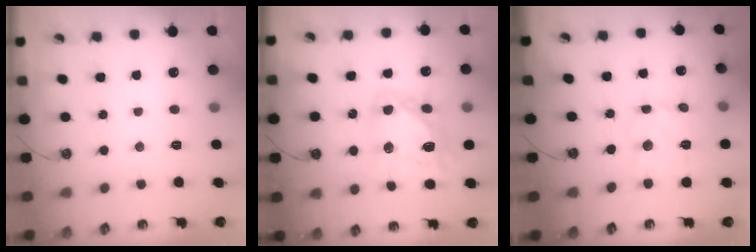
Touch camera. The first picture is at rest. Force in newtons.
{"total": 13.8, "press": 13.8, "slide": 1.5}
{"total": 8.0, "press": 8.0, "slide": 0.5}